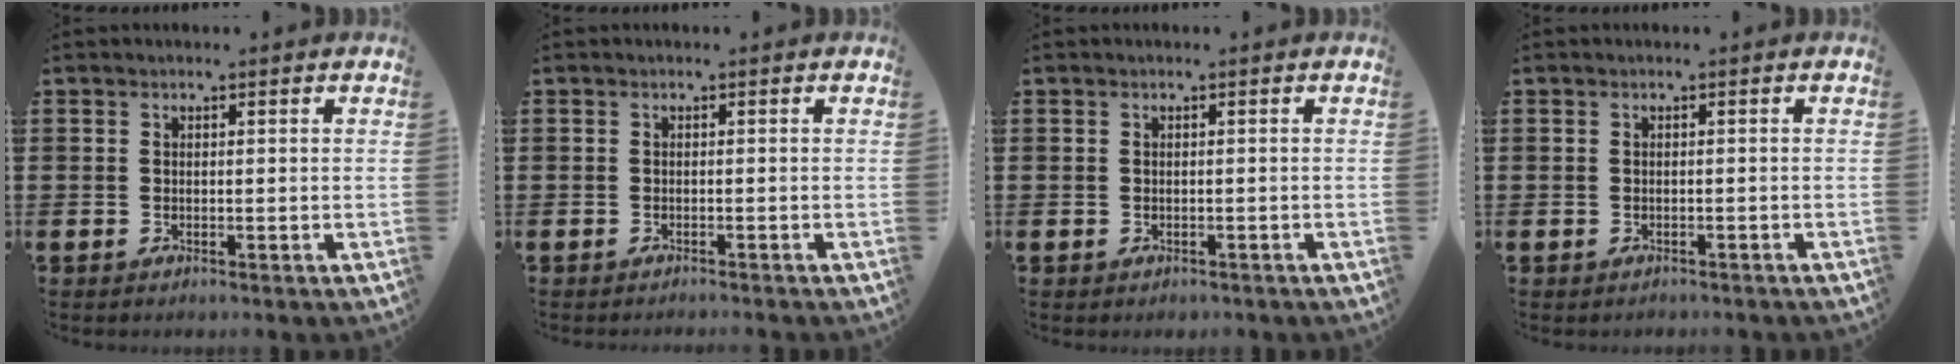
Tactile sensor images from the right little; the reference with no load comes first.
{"total": 0.5, "force": [-0.5, -0.2, 0.0], "torque": [0.001, -0.002, -0.011]}
{"total": 0.0}
{"total": 0.5, "force": [-0.5, 0.0, -0.1], "torque": [0.000, -0.002, -0.011]}